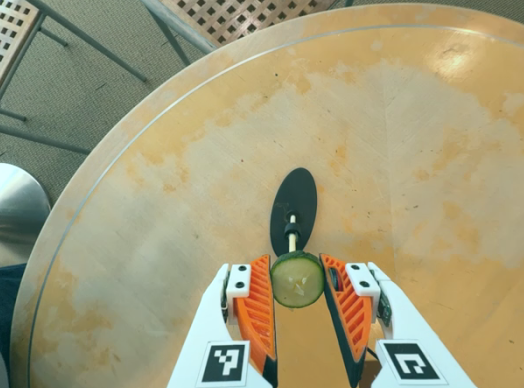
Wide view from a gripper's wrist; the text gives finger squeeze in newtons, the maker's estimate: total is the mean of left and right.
{"total": 8.0, "left": 7.7, "right": 8.2}